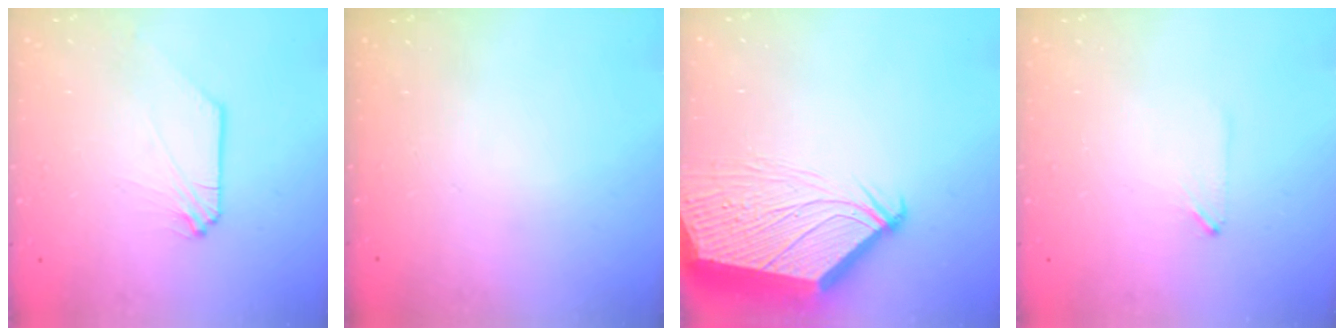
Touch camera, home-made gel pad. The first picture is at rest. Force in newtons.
{"total": 0.0}
{"total": 8.2, "press": 8.1, "slide": 1.0}
{"total": 0.7, "press": 0.6, "slide": 0.3}